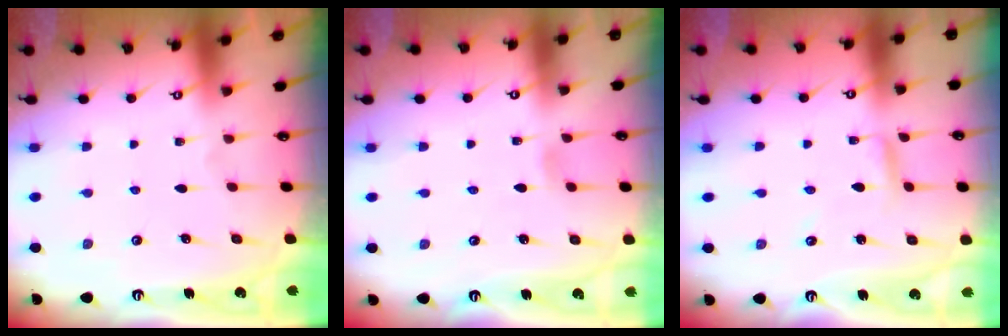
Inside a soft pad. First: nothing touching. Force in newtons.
{"total": 2.9, "press": 2.9, "slide": 0.3}
{"total": 3.1, "press": 3.1, "slide": 0.1}